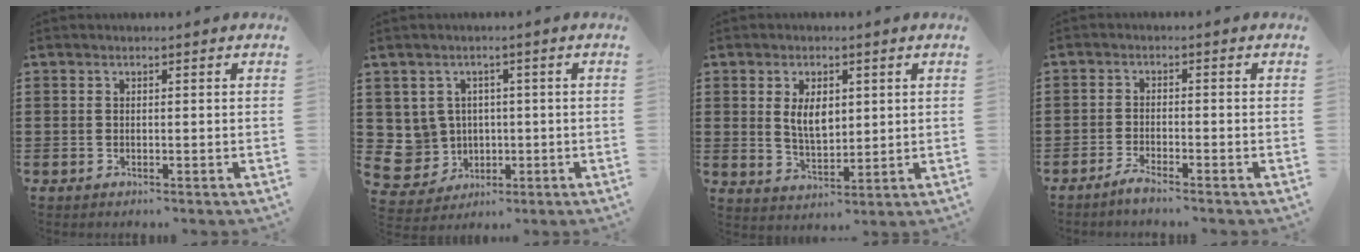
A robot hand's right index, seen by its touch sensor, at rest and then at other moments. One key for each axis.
{"total": 5.0, "fx": 0.3, "fy": 5.0, "fz": 0.5, "tx": -0.057, "ty": -0.006, "tz": 0.003}
{"total": 5.1, "fx": 1.3, "fy": 2.8, "fz": 4.1, "tx": -0.072, "ty": 0.002, "tz": 0.018}
{"total": 2.0, "fx": -1.9, "fy": 0.0, "fz": 0.7, "tx": -0.013, "ty": 0.004, "tz": -0.035}